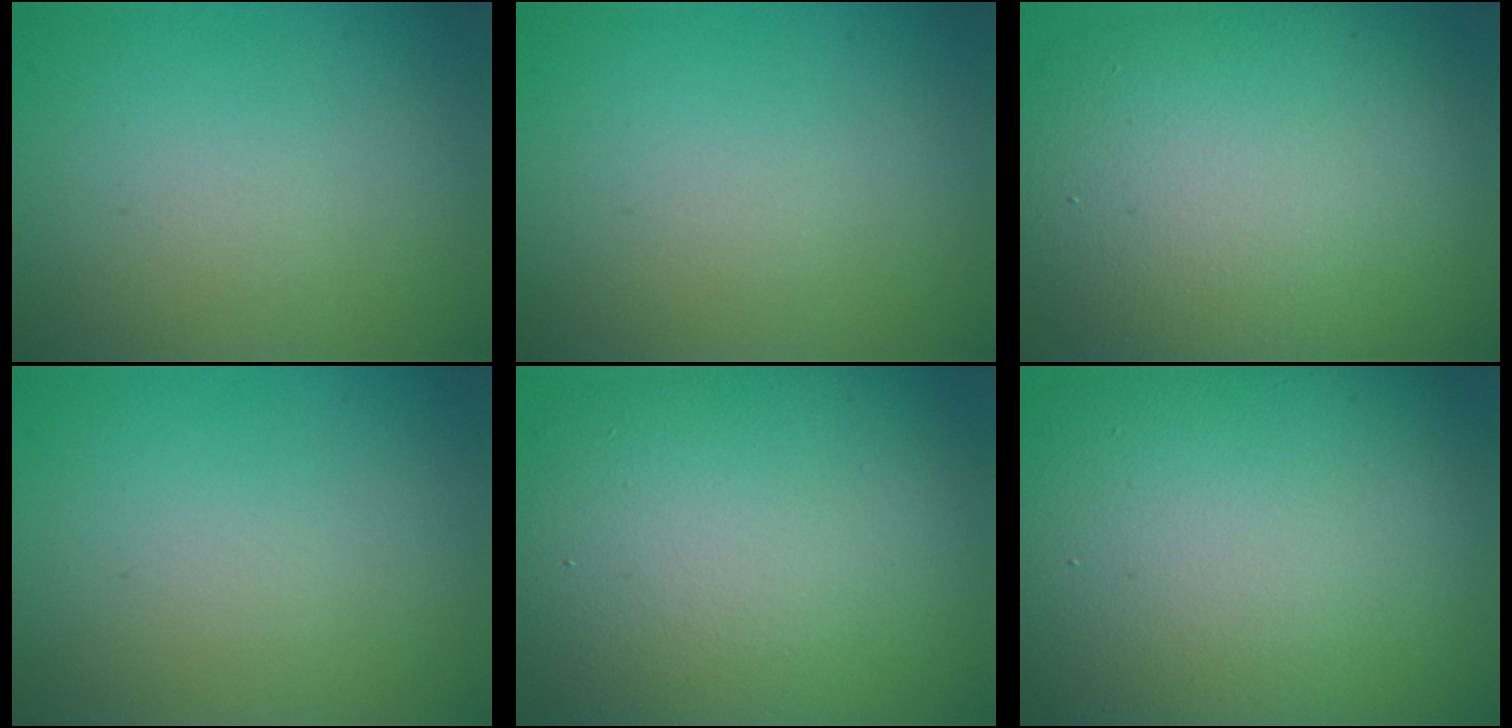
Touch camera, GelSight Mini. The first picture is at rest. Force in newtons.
{"total": 0.0}
{"total": 12.9, "press": 12.9, "slide": 1.0}
{"total": 0.0}
{"total": 13.7, "press": 13.6, "slide": 1.2}
{"total": 17.3, "press": 17.2, "slide": 1.6}